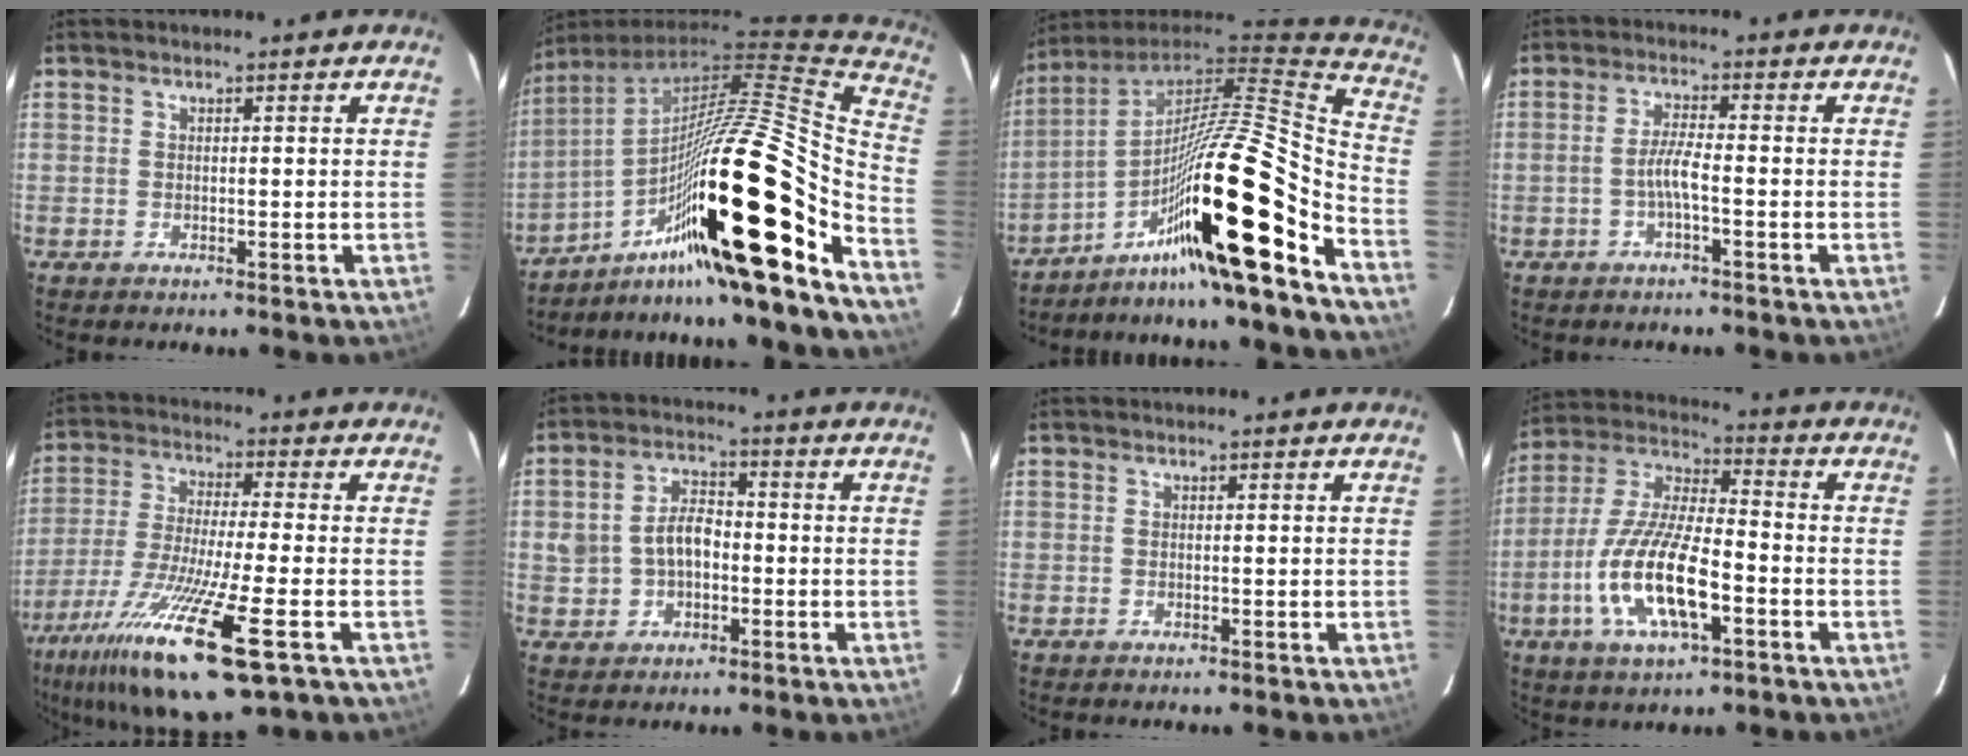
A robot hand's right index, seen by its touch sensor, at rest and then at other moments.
{"total": 30.0, "force": [-12.7, 1.5, 27.1], "torque": [-0.375, -0.063, -0.220]}
{"total": 26.7, "force": [-15.2, 0.8, 22.0], "torque": [-0.318, -0.050, -0.268]}
{"total": 3.4, "force": [-1.5, 0.1, 3.1], "torque": [-0.067, 0.005, -0.029]}
{"total": 19.9, "force": [-10.5, 2.4, 16.7], "torque": [-0.333, -0.062, -0.191]}
{"total": 7.4, "force": [-0.7, 5.2, 5.2], "torque": [-0.105, 0.018, -0.002]}
{"total": 0.0}
{"total": 16.3, "force": [-5.5, 5.2, 14.5], "torque": [-0.304, -0.010, -0.105]}